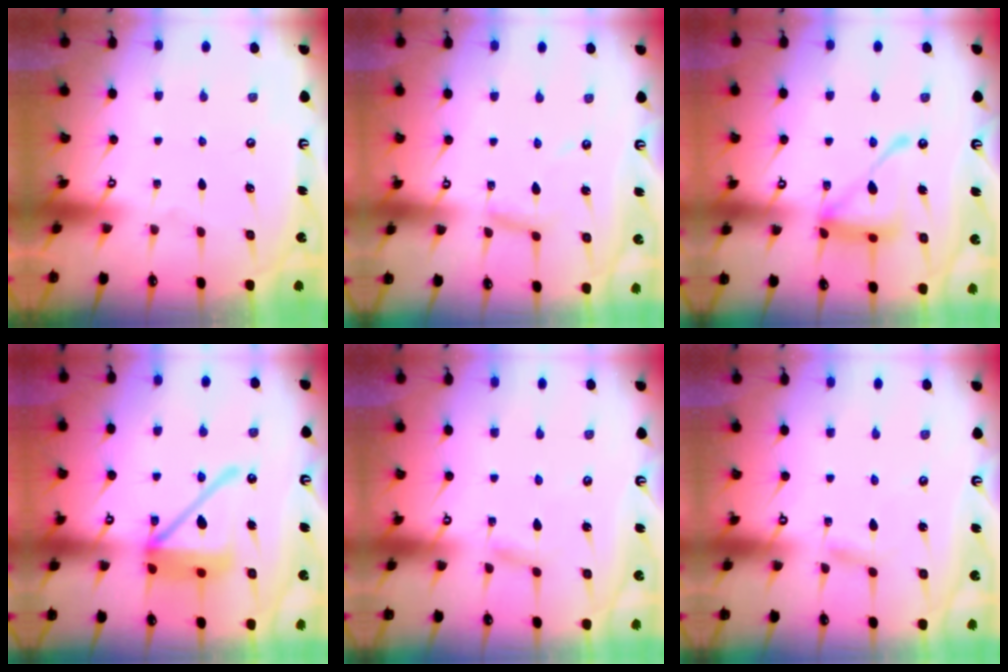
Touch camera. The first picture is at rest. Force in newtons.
{"total": 6.1, "press": 6.1, "slide": 0.3}
{"total": 15.6, "press": 15.6, "slide": 1.4}
{"total": 16.8, "press": 16.7, "slide": 1.9}
{"total": 2.3, "press": 2.3, "slide": 0.2}
{"total": 2.7, "press": 2.7, "slide": 0.4}